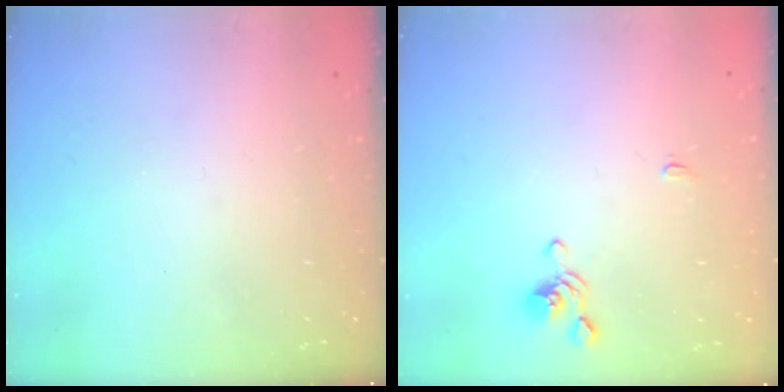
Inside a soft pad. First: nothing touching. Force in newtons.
{"total": 1.0, "press": 0.9, "slide": 0.5}